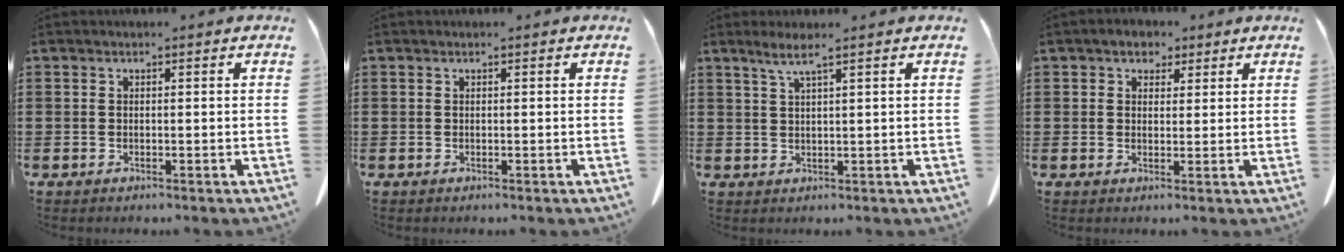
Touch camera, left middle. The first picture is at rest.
{"total": 0.0}
{"total": 2.9, "force": [1.8, -0.4, 2.2], "torque": [-0.047, -0.003, 0.033]}
{"total": 2.8, "force": [2.1, 1.8, 0.6], "torque": [-0.015, 0.007, 0.038]}